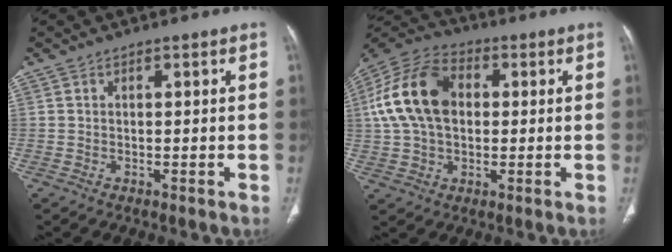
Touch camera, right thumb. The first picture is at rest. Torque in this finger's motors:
{"motor_torque": [0.90, 3.24, 1.72, -0.39, 0.19]}